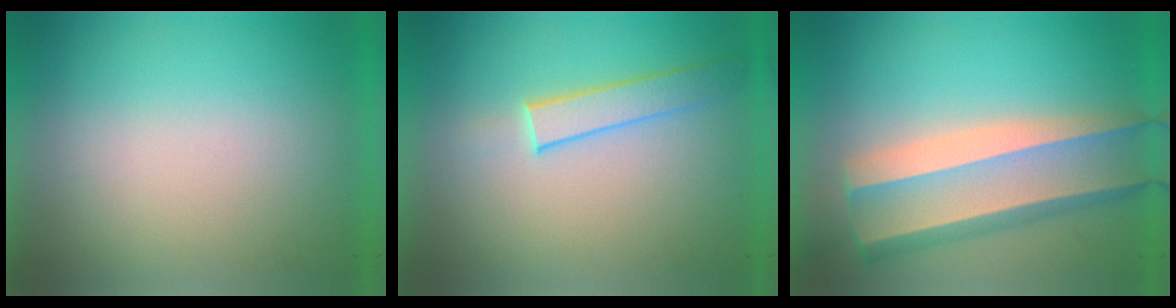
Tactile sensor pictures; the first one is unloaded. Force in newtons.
{"total": 1.9}
{"total": 6.2}